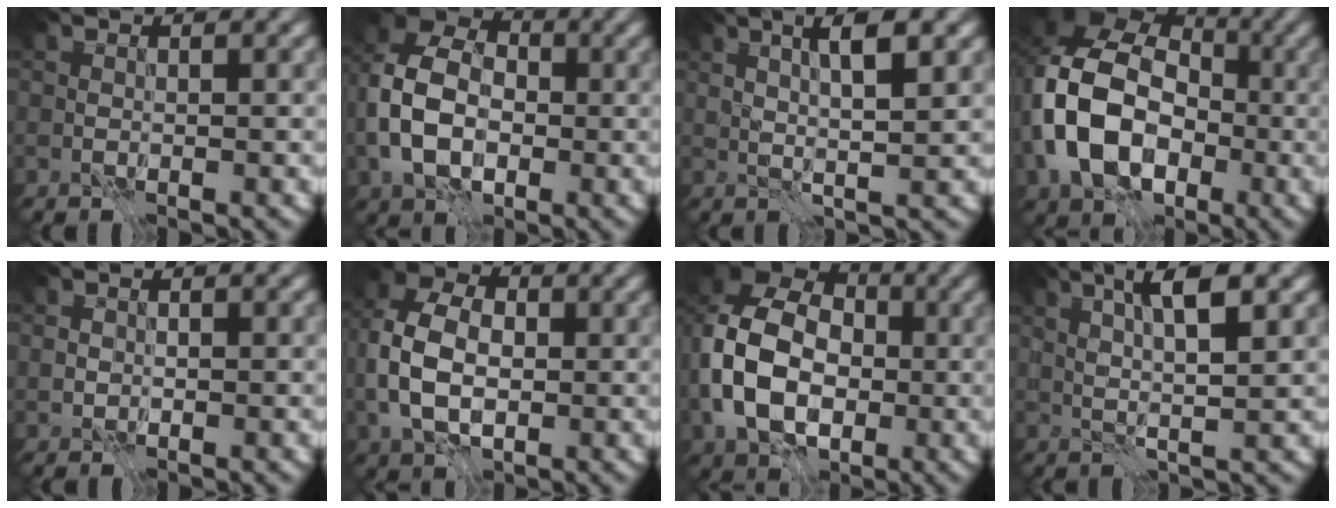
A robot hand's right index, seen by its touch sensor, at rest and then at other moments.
{"total": 9.1, "force": [-1.3, 6.4, 6.2], "torque": [-0.138, 0.006, -0.039]}
{"total": 4.6, "force": [1.8, 0.9, 4.1], "torque": [-0.069, 0.004, 0.030]}
{"total": 13.1, "force": [-2.1, 9.8, 8.4], "torque": [-0.185, -0.009, -0.049]}
{"total": 0.7, "force": [0.0, 0.6, 0.1], "torque": [-0.001, -0.002, -0.001]}
{"total": 7.5, "force": [-0.5, 5.2, 5.4], "torque": [-0.120, 0.005, -0.018]}
{"total": 12.4, "force": [-1.7, 9.0, 8.3], "torque": [-0.197, -0.009, -0.041]}
{"total": 5.3, "force": [2.1, 1.0, 4.8], "torque": [-0.086, 0.003, 0.037]}